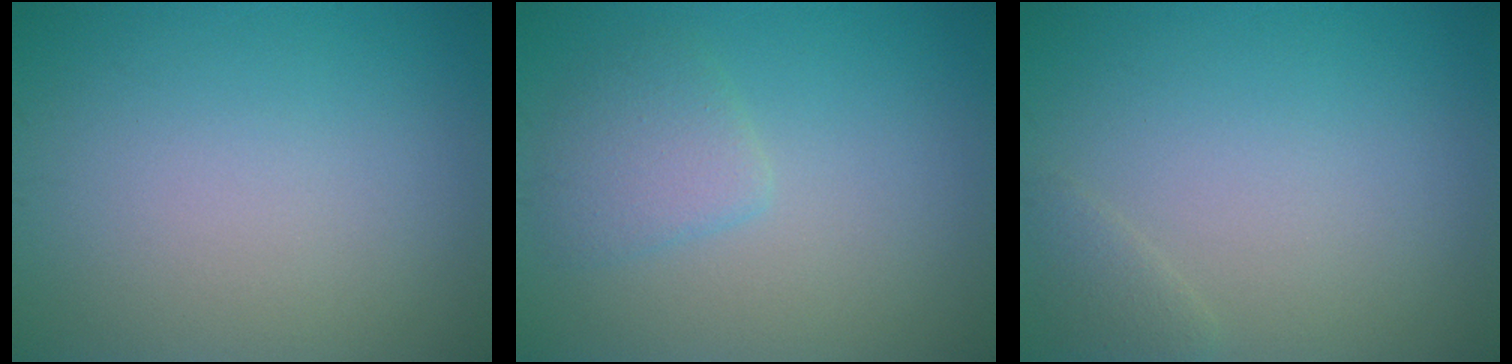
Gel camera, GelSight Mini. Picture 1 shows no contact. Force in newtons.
{"total": 2.4, "press": 2.4, "slide": 0.3}
{"total": 1.1, "press": 1.1, "slide": 0.0}